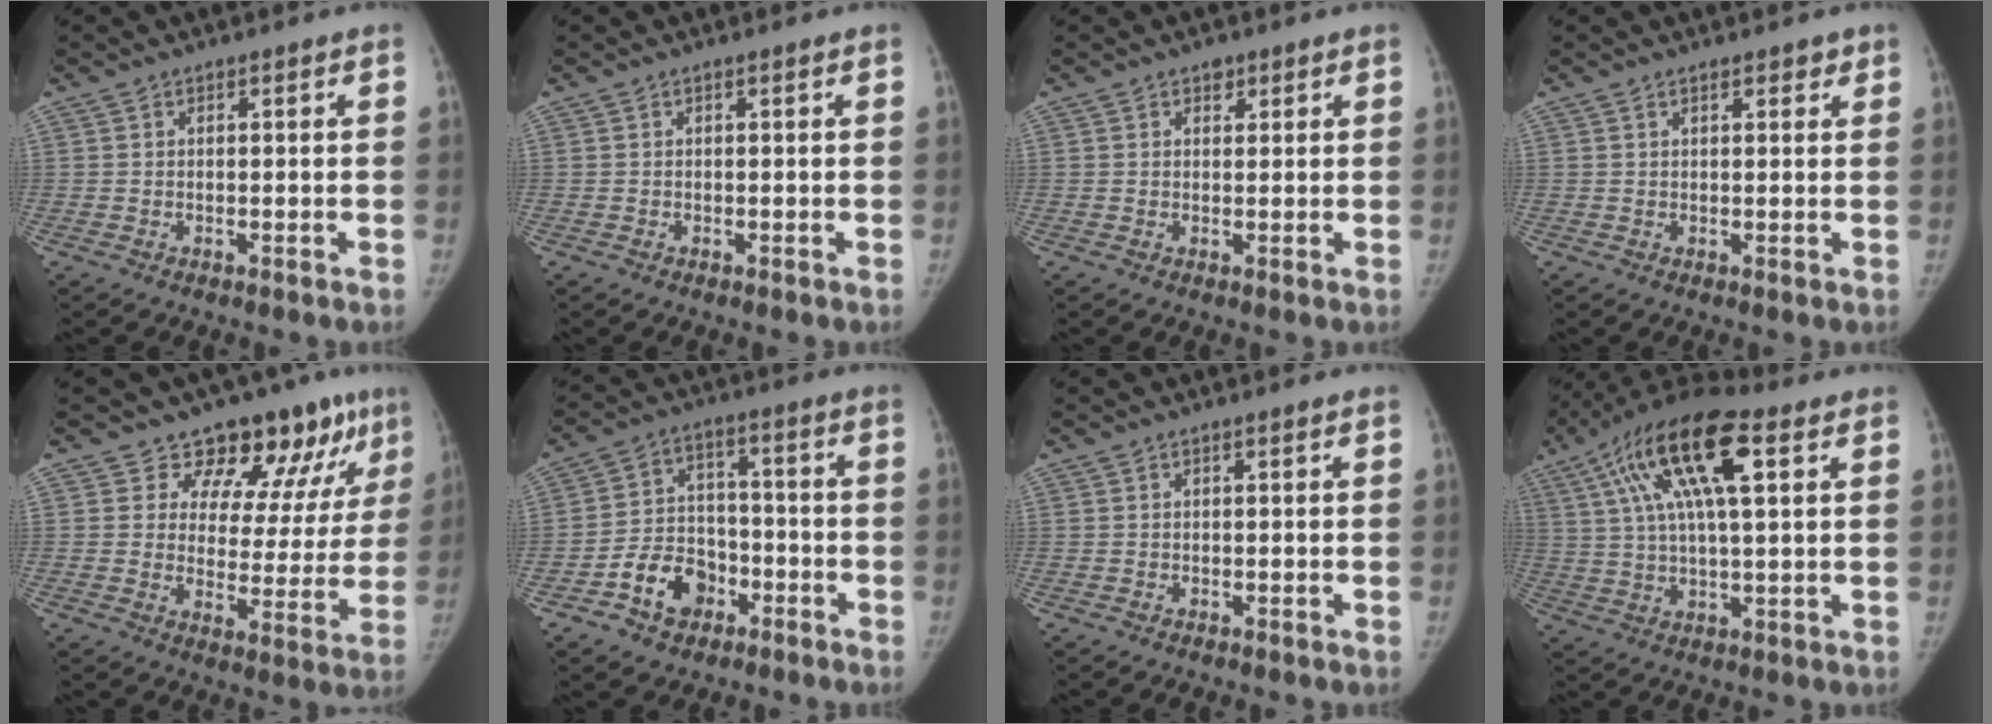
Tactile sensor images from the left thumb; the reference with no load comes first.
{"total": 0.0}
{"total": 1.7, "force": [1.1, 1.1, 0.6], "torque": [0.003, -0.005, 0.013]}
{"total": 1.9, "force": [1.4, 0.9, 1.0], "torque": [-0.002, -0.005, 0.015]}
{"total": 14.2, "force": [10.2, 7.3, 6.7], "torque": [-0.031, -0.061, 0.122]}
{"total": 9.9, "force": [-5.0, 7.3, 4.4], "torque": [-0.047, 0.036, -0.088]}
{"total": 0.0}
{"total": 19.1, "force": [7.4, 6.5, 16.3], "torque": [-0.313, 0.015, 0.125]}